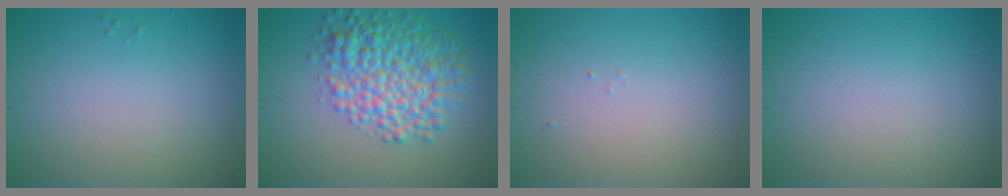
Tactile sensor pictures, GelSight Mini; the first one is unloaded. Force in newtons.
{"total": 7.0, "press": 7.0, "slide": 0.0}
{"total": 0.0}
{"total": 0.0}